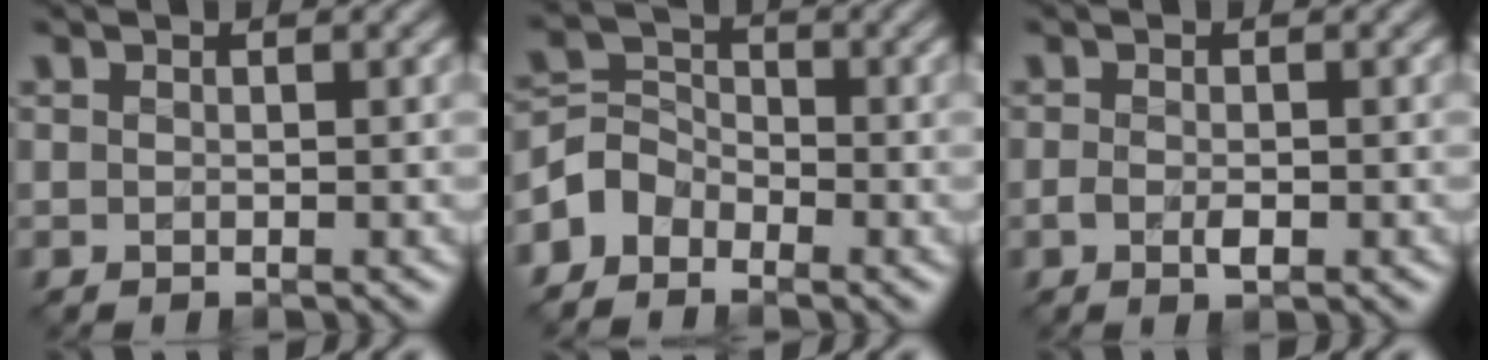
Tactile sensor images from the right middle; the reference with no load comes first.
{"total": 3.1, "force": [-2.1, 2.2, 0.8], "torque": [-0.017, 0.008, -0.053]}
{"total": 1.6, "force": [-0.5, 0.8, 1.3], "torque": [-0.026, -0.003, -0.010]}